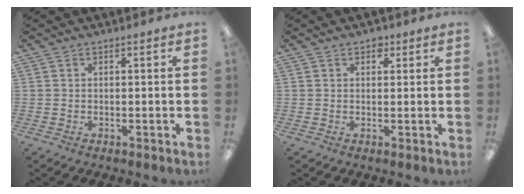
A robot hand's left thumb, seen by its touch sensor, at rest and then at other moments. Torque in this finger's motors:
{"motor_torque": [-0.08, -0.01, -0.11, -0.12, -0.01]}